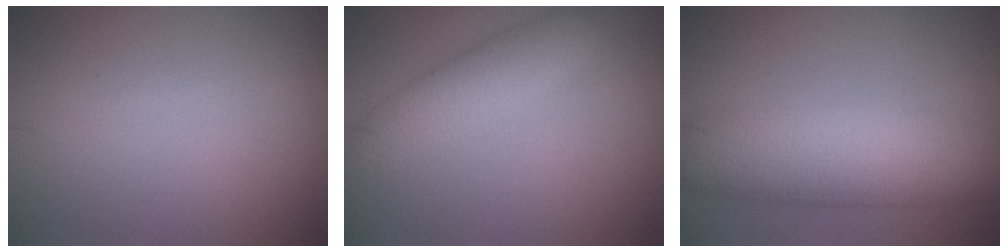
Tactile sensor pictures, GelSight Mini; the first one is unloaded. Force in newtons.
{"total": 3.7, "press": 3.6, "slide": 0.2}
{"total": 8.9, "press": 8.9, "slide": 0.5}